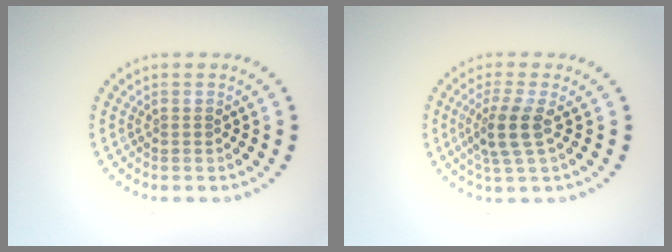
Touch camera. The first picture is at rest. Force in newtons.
{"total": 3.0, "press": 2.4, "slide": 1.7}